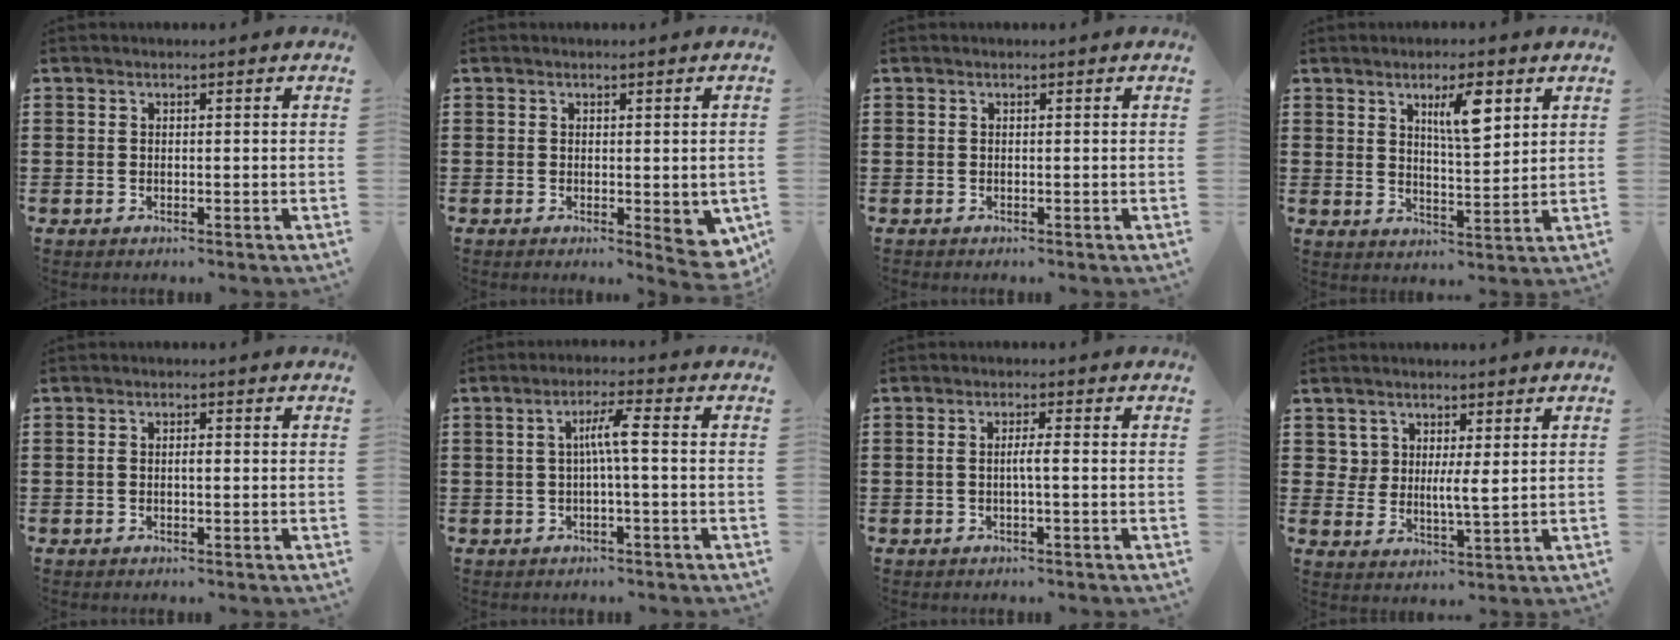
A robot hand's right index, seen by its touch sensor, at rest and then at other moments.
{"total": 2.8, "force": [-0.4, 1.1, 2.5], "torque": [-0.040, 0.003, -0.005]}
{"total": 0.0}
{"total": 6.7, "force": [3.3, 1.9, 5.5], "torque": [-0.094, 0.002, 0.049]}
{"total": 1.3, "force": [-0.3, 0.5, 1.2], "torque": [-0.023, -0.001, -0.005]}
{"total": 4.3, "force": [-0.2, 0.1, 4.3], "torque": [-0.082, 0.005, -0.010]}
{"total": 2.1, "force": [-0.4, 0.0, 2.0], "torque": [-0.038, -0.002, -0.009]}
{"total": 3.7, "force": [2.1, 2.1, 2.3], "torque": [-0.038, 0.002, 0.036]}